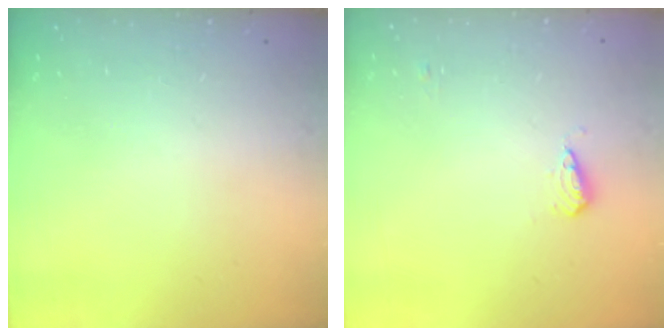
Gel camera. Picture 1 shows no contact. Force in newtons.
{"total": 5.5, "press": 5.4, "slide": 0.9}